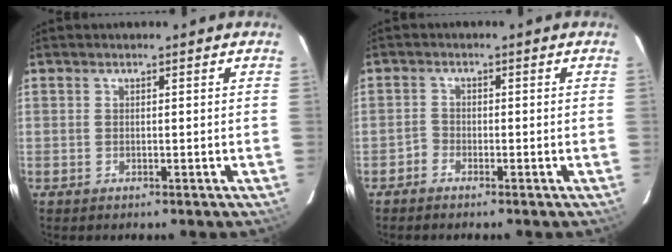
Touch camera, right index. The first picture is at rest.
{"total": 1.5, "force": [-1.2, 0.9, -0.1], "torque": [0.001, 0.006, -0.026]}